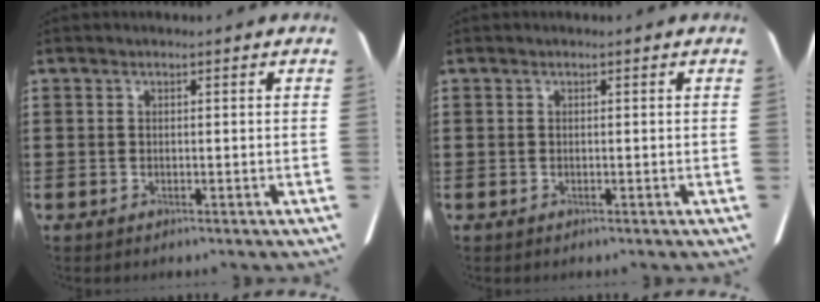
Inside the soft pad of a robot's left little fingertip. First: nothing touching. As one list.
[{"total": 0.0}]